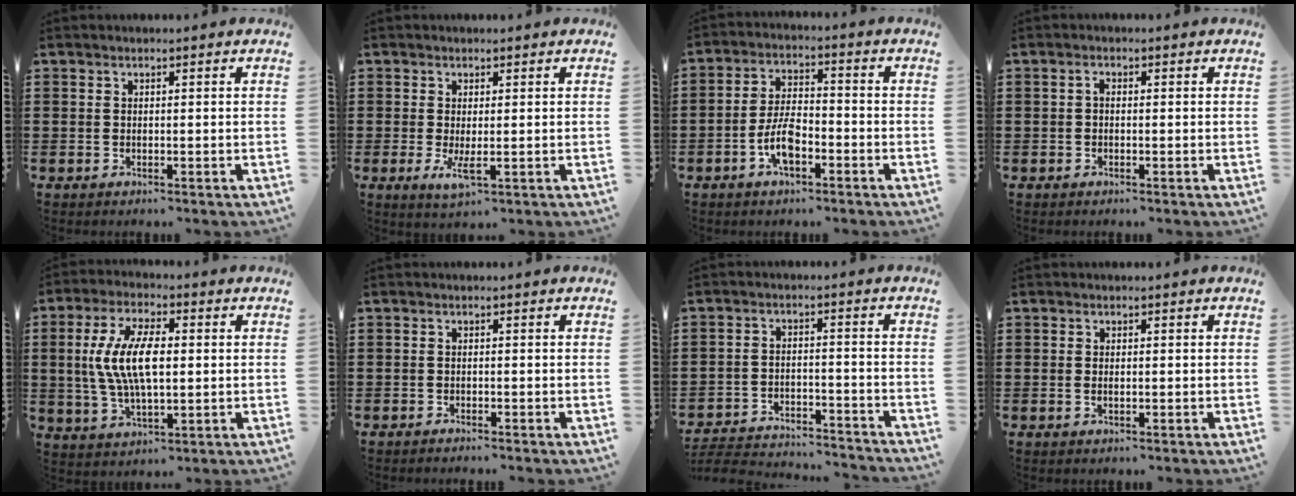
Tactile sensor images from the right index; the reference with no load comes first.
{"total": 3.2, "force": [-0.2, 1.1, 2.9], "torque": [-0.059, -0.004, -0.004]}
{"total": 6.7, "force": [-2.7, 2.9, 5.3], "torque": [-0.122, 0.003, -0.058]}
{"total": 0.9, "force": [-0.3, 0.5, 0.7], "torque": [-0.014, 0.000, -0.006]}
{"total": 9.9, "force": [0.5, 4.1, 9.1], "torque": [-0.202, 0.002, 0.000]}
{"total": 0.7, "force": [-0.7, 0.0, 0.0], "torque": [-0.001, -0.001, -0.014]}
{"total": 5.3, "force": [-5.2, 0.6, 1.1], "torque": [-0.029, 0.000, -0.107]}
{"total": 0.7, "force": [-0.1, 0.3, 0.7], "torque": [-0.014, -0.001, -0.002]}